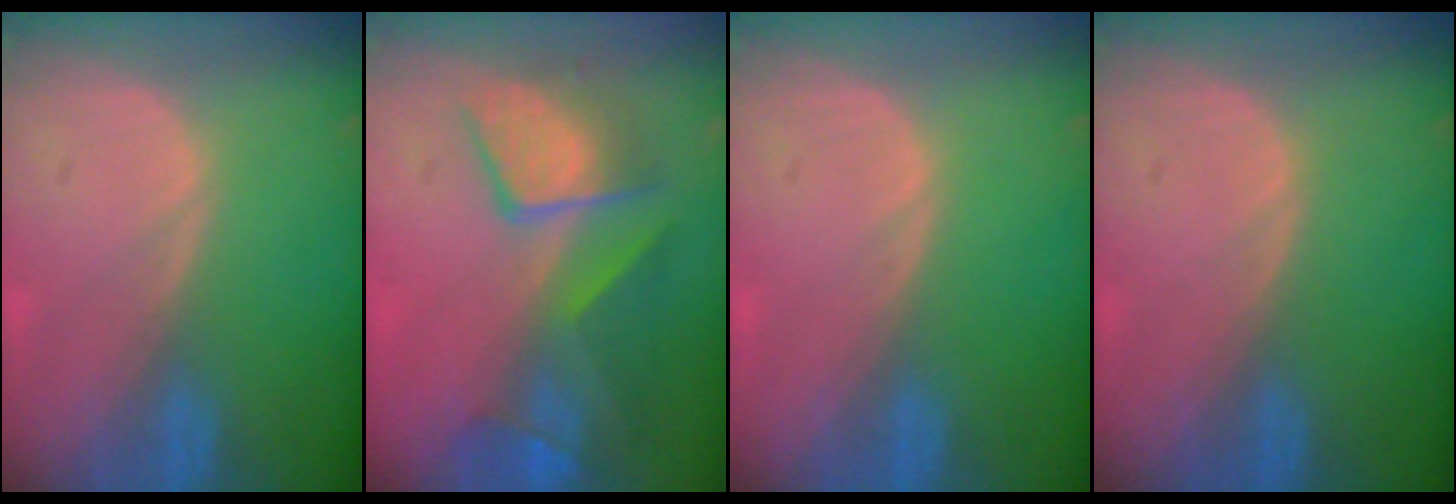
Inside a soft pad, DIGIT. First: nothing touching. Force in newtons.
{"total": 10.0, "press": 8.7, "slide": 4.9}
{"total": 0.0}
{"total": 0.0}